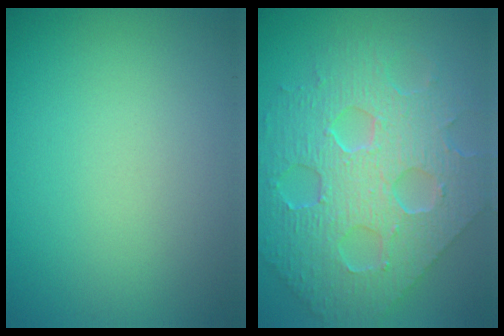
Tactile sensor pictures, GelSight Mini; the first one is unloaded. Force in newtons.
{"total": 8.7, "press": 6.4, "slide": 5.8}